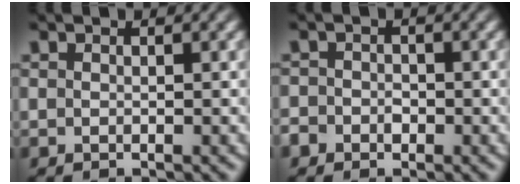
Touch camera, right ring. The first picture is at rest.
{"total": 1.4, "force": [-0.9, 1.0, -0.5], "torque": [0.015, -0.003, -0.021]}